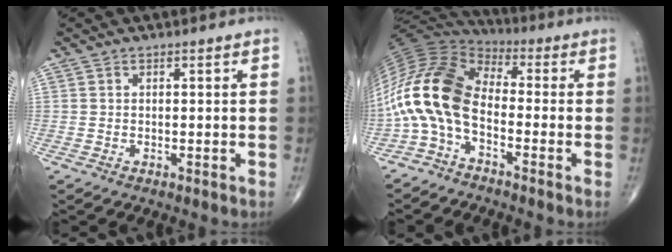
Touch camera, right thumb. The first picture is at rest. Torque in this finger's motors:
{"motor_torque": [0.54, 0.95, 1.84, -0.94, 0.27]}